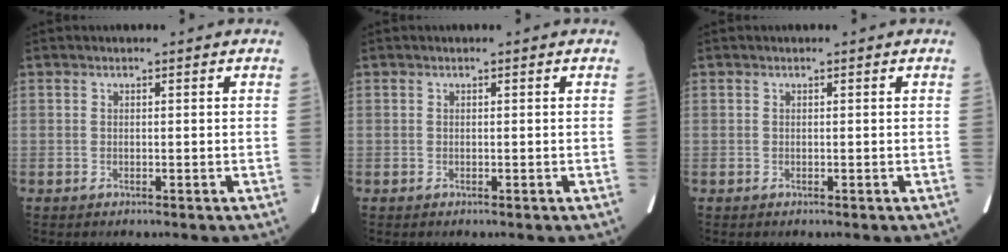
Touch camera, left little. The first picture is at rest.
{"total": 0.0}
{"total": 0.0}